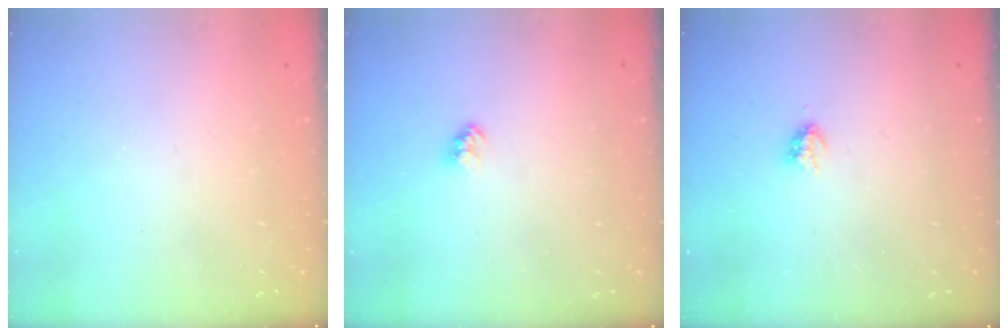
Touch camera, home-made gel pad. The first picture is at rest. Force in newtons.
{"total": 2.3, "press": 2.3, "slide": 0.1}
{"total": 2.9, "press": 2.9, "slide": 0.5}